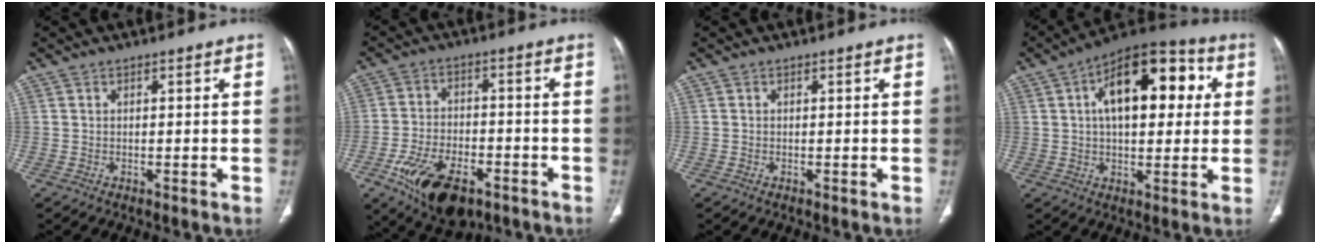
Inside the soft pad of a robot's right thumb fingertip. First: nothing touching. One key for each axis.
{"total": 14.6, "fx": -7.5, "fy": 7.7, "fz": 9.9, "tx": -0.167, "ty": 0.020, "tz": -0.117}
{"total": 0.0}
{"total": 18.9, "fx": 4.4, "fy": 9.9, "fz": 15.5, "tx": -0.193, "ty": 0.023, "tz": 0.058}